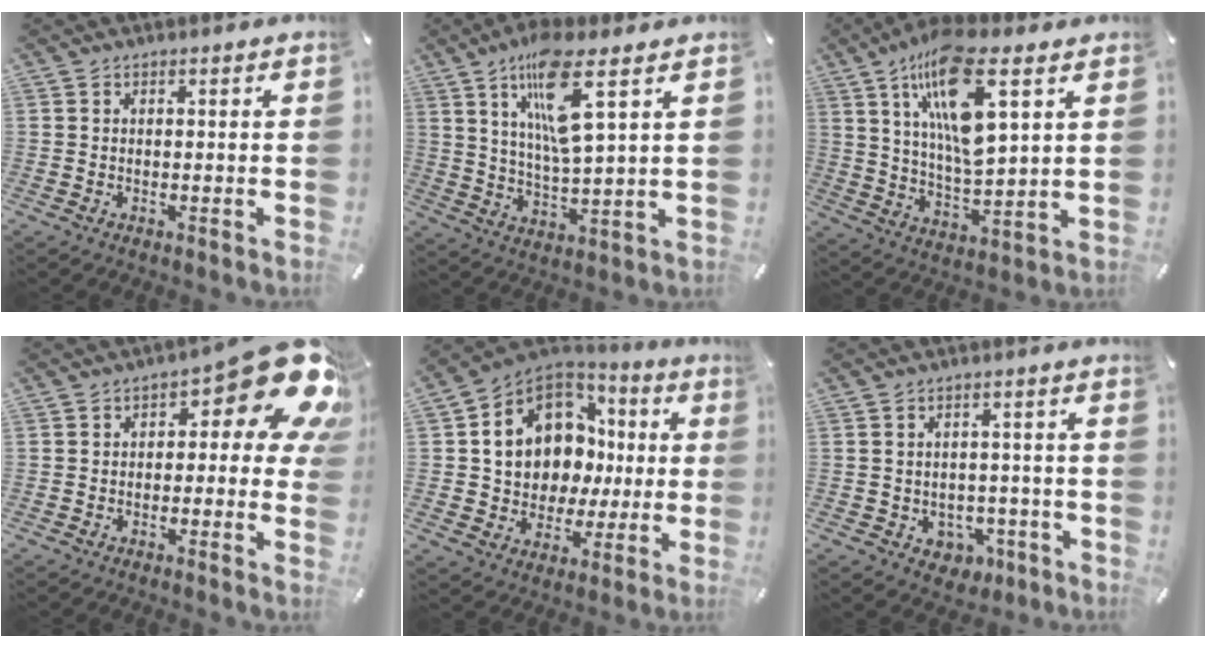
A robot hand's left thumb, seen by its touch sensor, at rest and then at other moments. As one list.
[{"total": 13.3, "force": [7.2, 2.8, 10.8], "torque": [-0.214, -0.022, 0.115]}, {"total": 17.3, "force": [8.6, 6.1, 13.7], "torque": [-0.265, -0.030, 0.139]}, {"total": 15.3, "force": [6.8, 6.1, 12.3], "torque": [-0.156, -0.054, 0.112]}, {"total": 13.2, "force": [2.7, 11.6, 5.7], "torque": [-0.116, -0.026, 0.067]}, {"total": 5.1, "force": [-0.8, 4.7, 1.7], "torque": [-0.020, 0.002, -0.013]}]